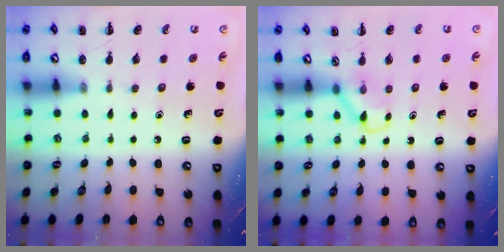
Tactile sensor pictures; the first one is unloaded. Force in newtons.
{"total": 2.9, "press": 2.7, "slide": 1.2}